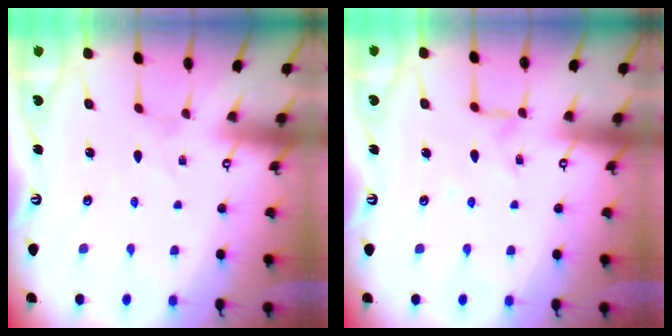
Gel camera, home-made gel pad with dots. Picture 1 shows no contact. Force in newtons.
{"total": 2.8, "press": 2.8, "slide": 0.3}